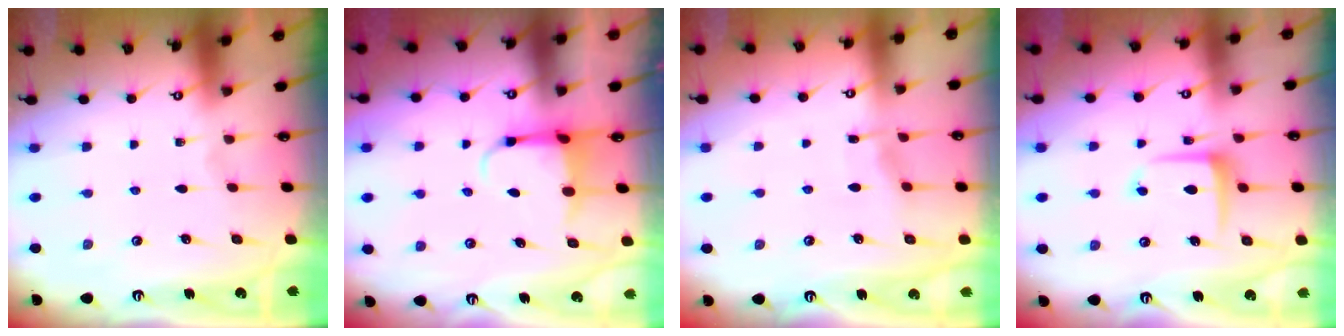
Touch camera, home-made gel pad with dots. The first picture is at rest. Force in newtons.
{"total": 3.9, "press": 3.8, "slide": 1.0}
{"total": 4.5, "press": 4.5, "slide": 0.6}
{"total": 7.7, "press": 7.7, "slide": 0.5}